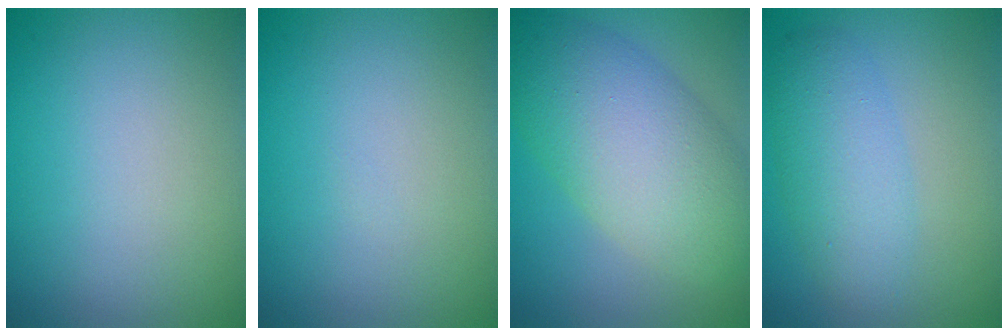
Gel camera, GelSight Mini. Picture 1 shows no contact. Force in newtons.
{"total": 0.0}
{"total": 9.2, "press": 9.2, "slide": 0.3}
{"total": 4.1, "press": 4.1, "slide": 0.1}